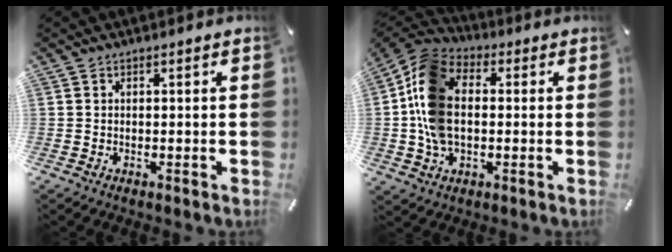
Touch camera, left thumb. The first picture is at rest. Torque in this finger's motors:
{"motor_torque": [0.63, 1.29, 1.20, 0.68, 0.25]}